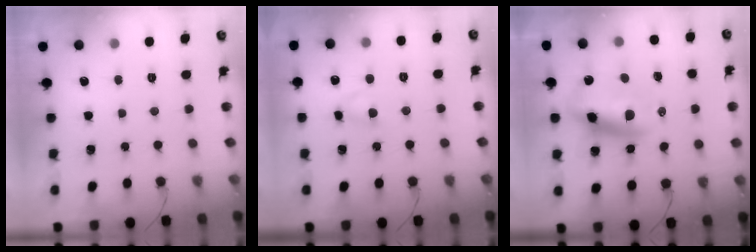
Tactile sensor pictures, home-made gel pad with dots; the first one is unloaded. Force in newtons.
{"total": 3.5, "press": 3.2, "slide": 1.4}
{"total": 12.3, "press": 11.9, "slide": 3.0}